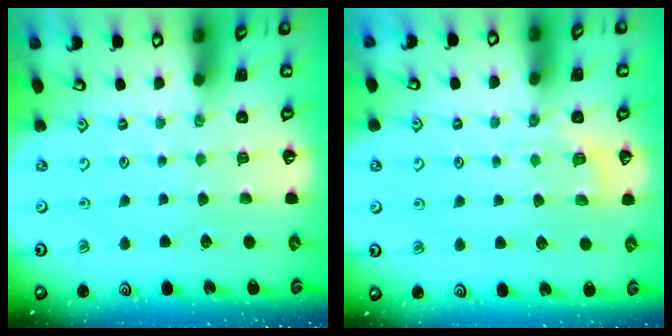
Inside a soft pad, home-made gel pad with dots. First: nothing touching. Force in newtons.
{"total": 3.8, "press": 3.3, "slide": 1.8}